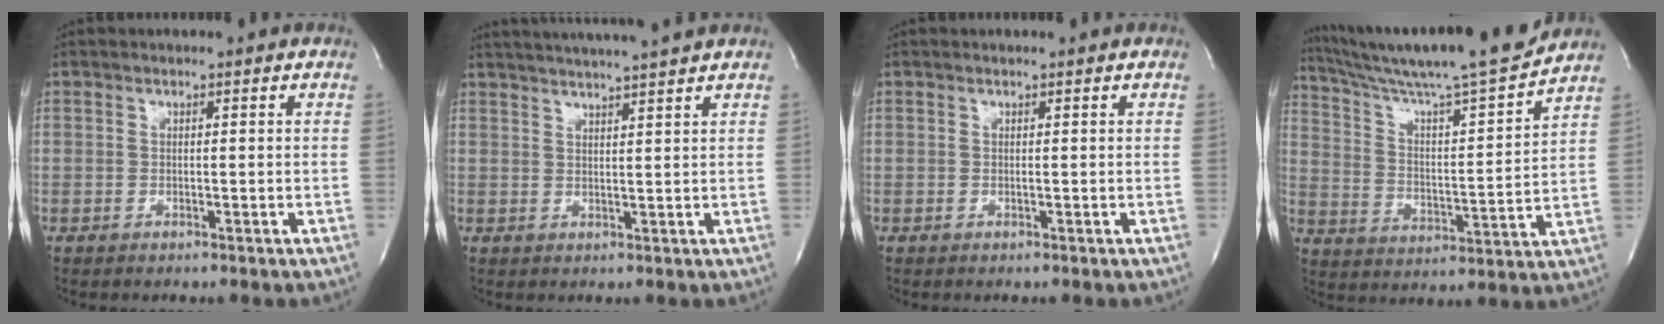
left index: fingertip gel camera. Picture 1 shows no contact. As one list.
[{"total": 10.1, "force": [9.1, -1.0, 4.1], "torque": [-0.071, 0.014, 0.127]}, {"total": 0.5, "force": [0.4, 0.0, 0.3], "torque": [-0.005, 0.002, 0.005]}, {"total": 19.8, "force": [17.7, -0.6, 8.7], "torque": [-0.151, -0.019, 0.280]}]